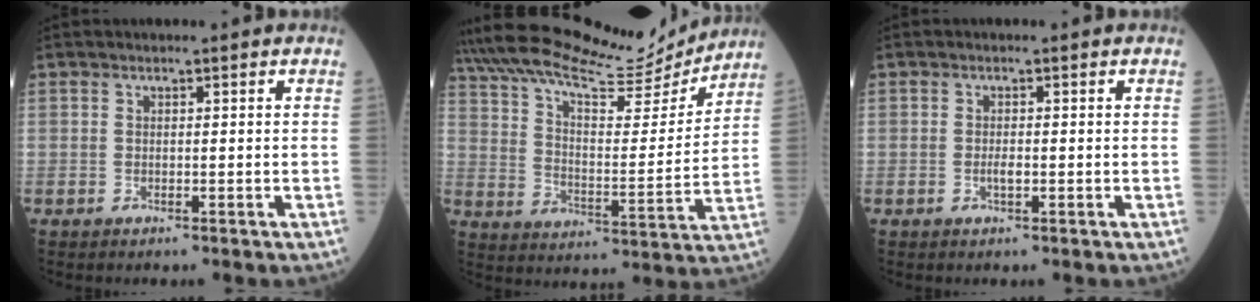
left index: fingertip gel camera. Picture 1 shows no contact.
{"total": 23.3, "force": [21.2, 4.0, 8.6], "torque": [-0.172, -0.012, 0.315]}
{"total": 1.1, "force": [-0.4, 0.4, 1.0], "torque": [-0.020, -0.001, -0.007]}